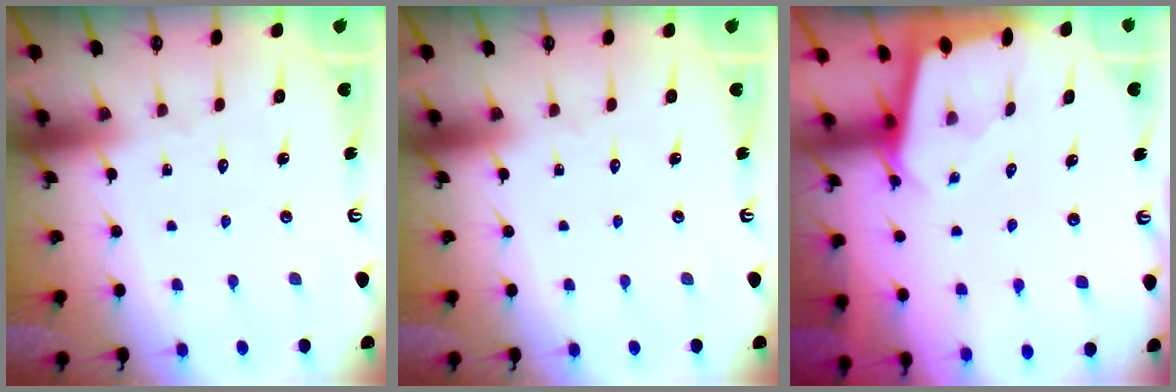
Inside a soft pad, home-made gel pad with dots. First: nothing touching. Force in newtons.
{"total": 0.0}
{"total": 1.8, "press": 1.7, "slide": 0.2}